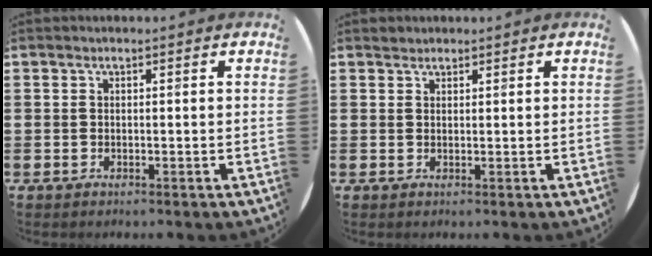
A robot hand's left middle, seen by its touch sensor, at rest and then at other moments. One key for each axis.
{"total": 0.9, "fx": 0.9, "fy": 0.3, "fz": 0.0, "tx": 0.007, "ty": -0.002, "tz": 0.017}